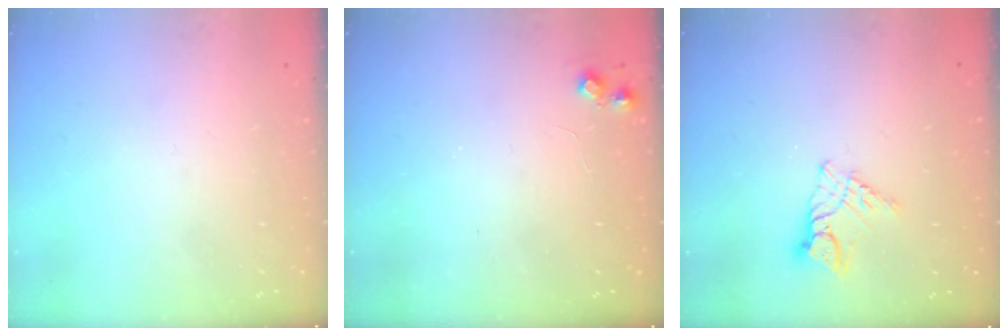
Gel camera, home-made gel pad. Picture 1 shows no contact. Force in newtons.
{"total": 4.6, "press": 4.5, "slide": 0.7}
{"total": 8.1, "press": 8.1, "slide": 0.6}